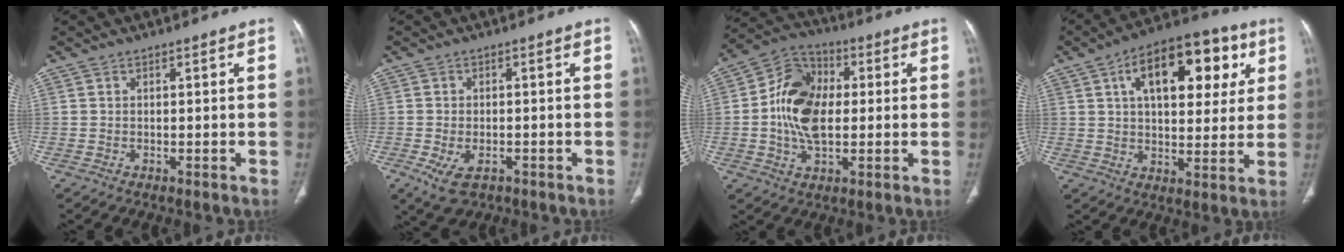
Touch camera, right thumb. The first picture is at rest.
{"total": 5.6, "force": [-2.5, 3.3, 3.7], "torque": [-0.073, 0.004, -0.033]}
{"total": 13.6, "force": [0.3, 8.9, 10.3], "torque": [-0.177, 0.017, -0.002]}
{"total": 19.2, "force": [7.0, 9.9, 14.8], "torque": [-0.172, 0.003, 0.099]}